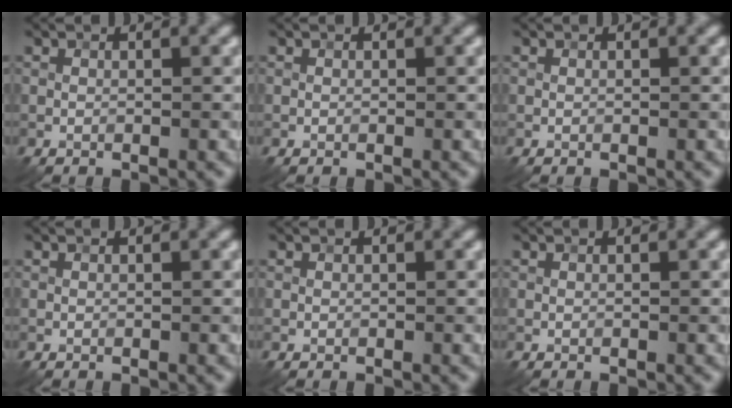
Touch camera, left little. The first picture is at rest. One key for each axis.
{"total": 0.0}
{"total": 0.0}
{"total": 0.0}
{"total": 0.0}
{"total": 0.0}